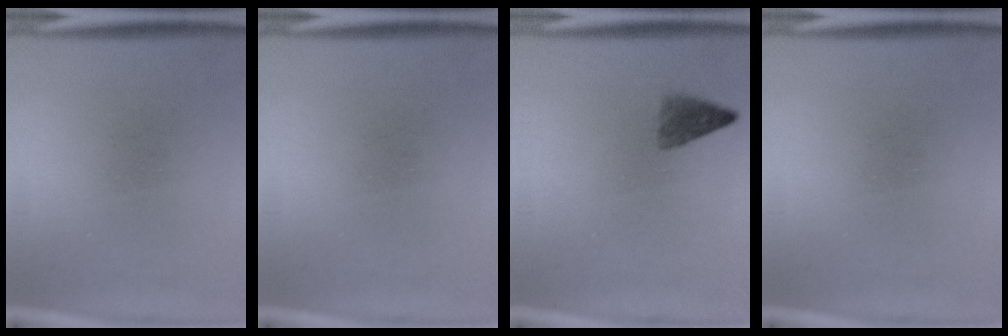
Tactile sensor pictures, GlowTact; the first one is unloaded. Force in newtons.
{"total": 0.0}
{"total": 2.4}
{"total": 0.0}